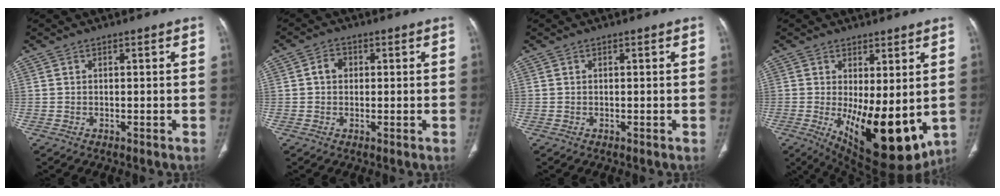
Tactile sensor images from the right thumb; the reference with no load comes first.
{"total": 2.8, "force": [0.3, 2.3, 1.5], "torque": [-0.019, 0.010, 0.003]}
{"total": 0.0}
{"total": 16.4, "force": [-2.2, 6.7, 14.8], "torque": [-0.216, -0.038, -0.009]}